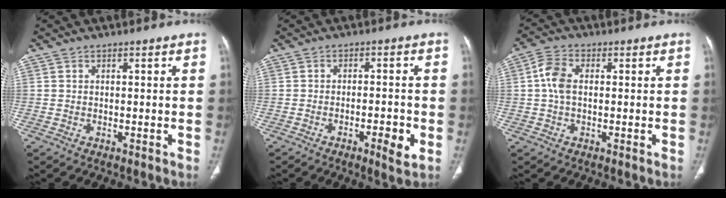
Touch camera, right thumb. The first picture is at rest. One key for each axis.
{"total": 7.1, "fx": -3.0, "fy": 2.1, "fz": 6.1, "tx": -0.087, "ty": 0.017, "tz": -0.041}
{"total": 5.4, "fx": 0.4, "fy": 3.2, "fz": 4.2, "tx": -0.096, "ty": 0.013, "tz": 0.003}